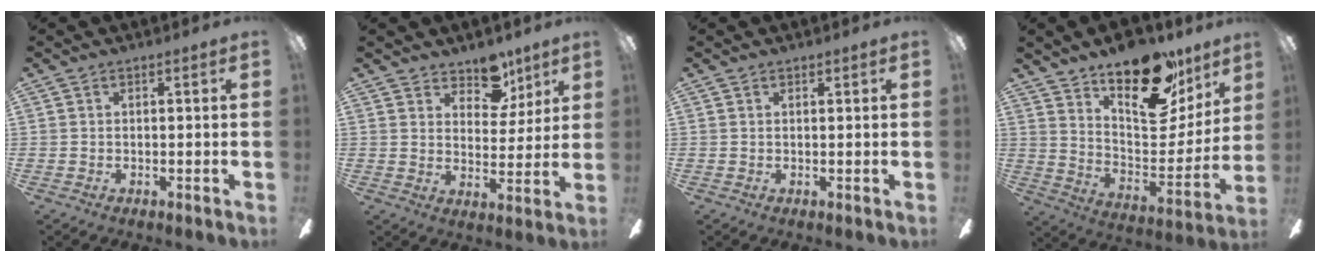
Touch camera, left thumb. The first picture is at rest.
{"total": 9.4, "force": [7.0, 5.3, 3.4], "torque": [-0.036, -0.042, 0.126]}
{"total": 0.6, "force": [0.5, 0.2, 0.1], "torque": [-0.003, 0.001, 0.009]}
{"total": 24.3, "force": [17.3, 10.7, 13.2], "torque": [-0.174, -0.118, 0.296]}